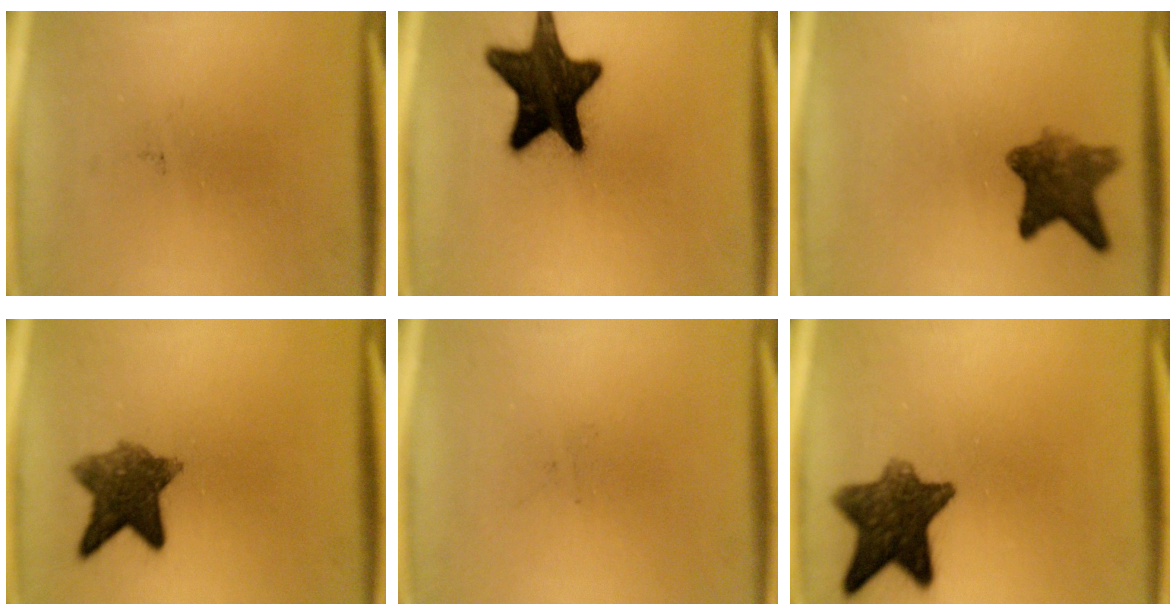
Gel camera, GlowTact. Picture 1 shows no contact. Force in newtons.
{"total": 17.6}
{"total": 7.3}
{"total": 8.2}
{"total": 0.0}
{"total": 10.5}